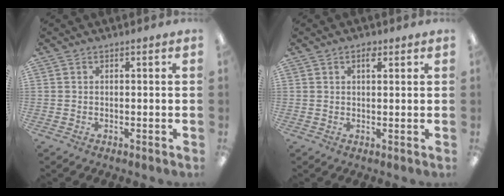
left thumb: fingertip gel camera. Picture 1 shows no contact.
{"total": 2.6, "force": [1.4, 1.2, 1.8], "torque": [-0.023, -0.003, 0.021]}